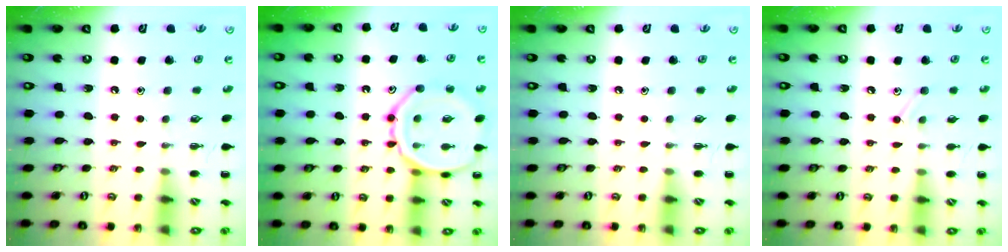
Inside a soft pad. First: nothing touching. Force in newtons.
{"total": 15.4, "press": 15.4, "slide": 1.2}
{"total": 0.0}
{"total": 6.3, "press": 6.1, "slide": 1.7}